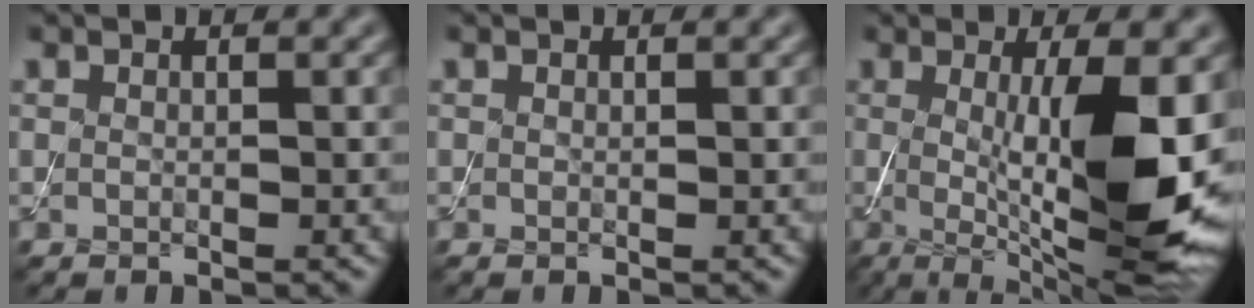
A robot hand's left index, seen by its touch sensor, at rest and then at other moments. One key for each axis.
{"total": 0.0}
{"total": 12.5, "fx": -0.3, "fy": 3.1, "fz": 12.1, "tx": -0.181, "ty": -0.020, "tz": 0.004}